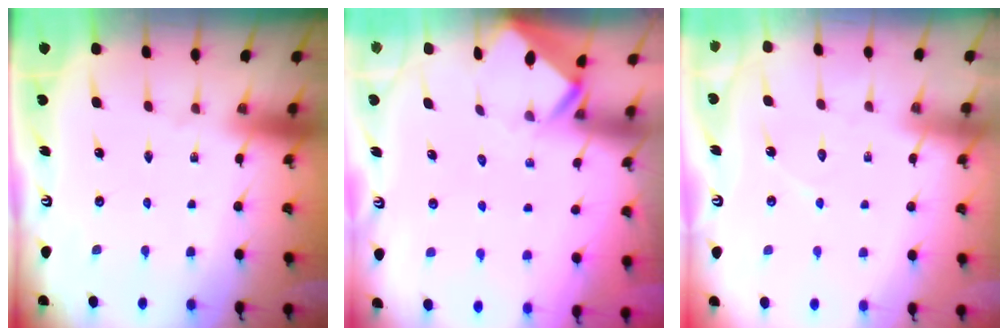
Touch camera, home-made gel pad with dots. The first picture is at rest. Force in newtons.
{"total": 2.6, "press": 2.6, "slide": 0.1}
{"total": 4.1, "press": 4.1, "slide": 0.3}